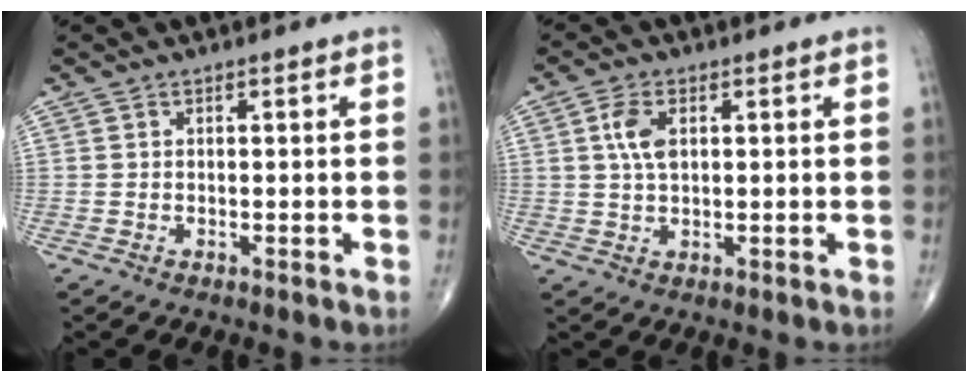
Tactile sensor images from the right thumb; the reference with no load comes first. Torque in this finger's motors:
{"motor_torque": [1.08, 1.01, 0.79, 0.24, 0.08]}